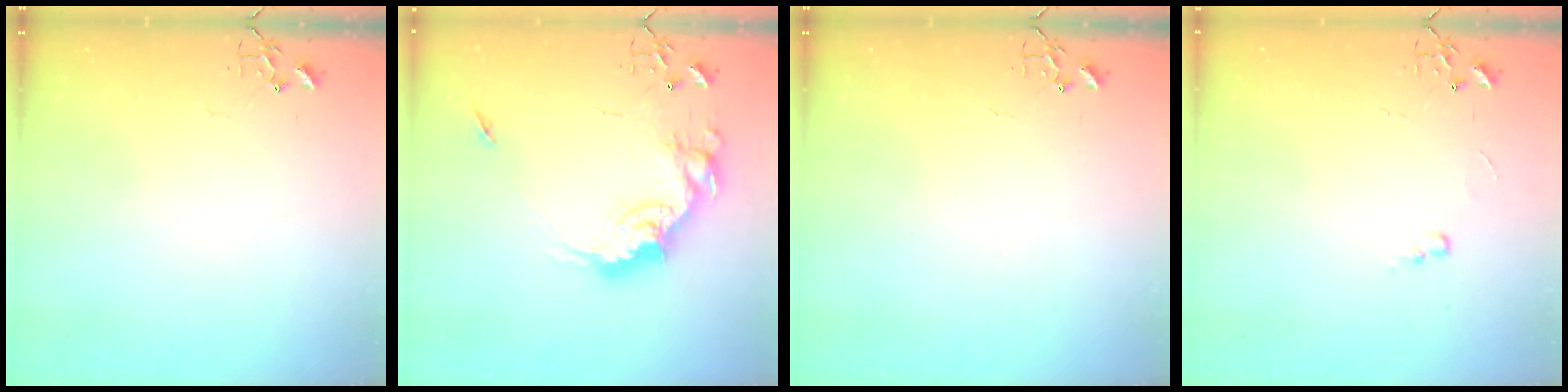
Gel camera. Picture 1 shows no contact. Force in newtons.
{"total": 19.1, "press": 19.0, "slide": 1.6}
{"total": 0.0}
{"total": 3.5, "press": 3.5, "slide": 0.5}